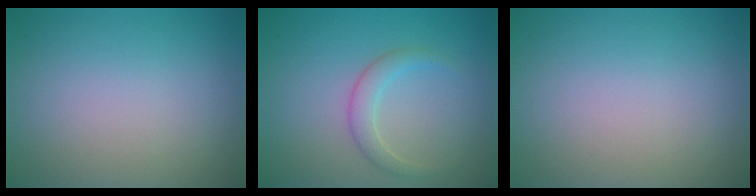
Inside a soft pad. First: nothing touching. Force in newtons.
{"total": 1.8, "press": 1.8, "slide": 0.2}
{"total": 0.0}